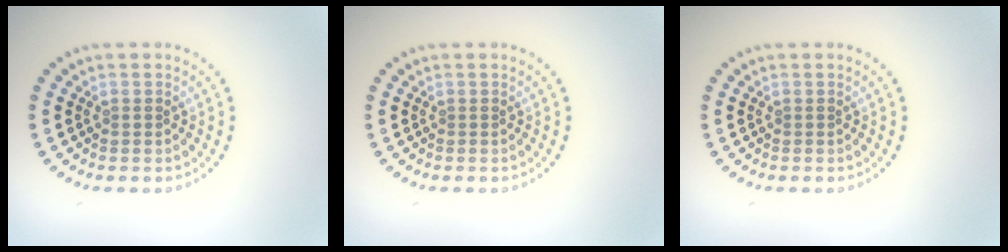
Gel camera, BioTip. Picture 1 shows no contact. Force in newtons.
{"total": 0.0}
{"total": 0.0}